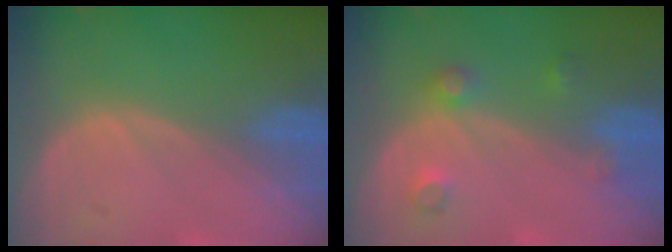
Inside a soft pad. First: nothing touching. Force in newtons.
{"total": 3.5, "press": 3.2, "slide": 1.4}